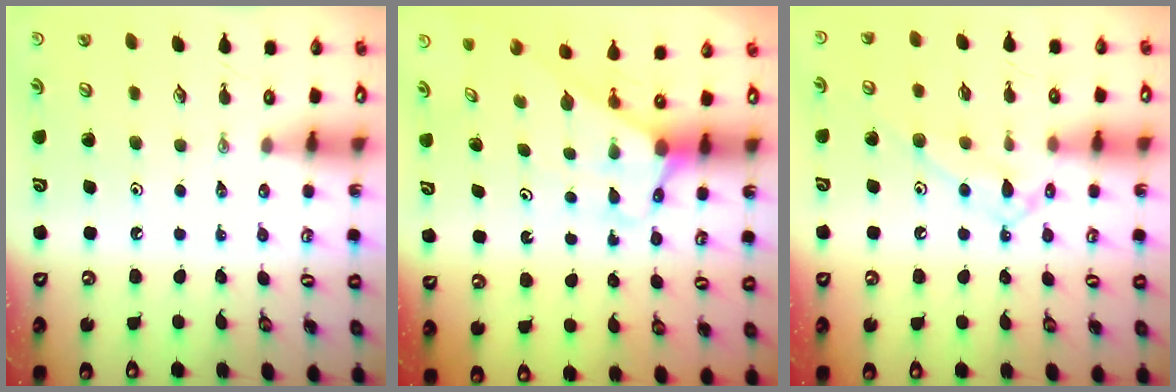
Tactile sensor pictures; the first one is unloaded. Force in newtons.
{"total": 2.8, "press": 2.8, "slide": 0.1}
{"total": 11.5, "press": 11.5, "slide": 0.7}